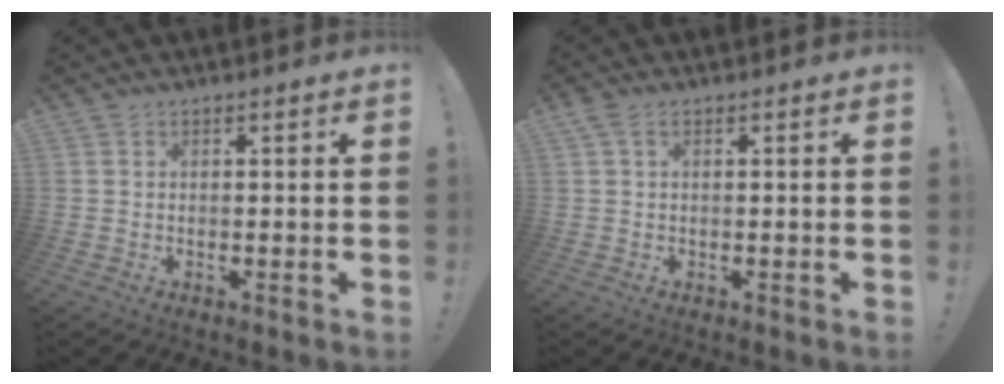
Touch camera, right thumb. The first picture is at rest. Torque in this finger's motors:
{"motor_torque": [0.09, 1.04, 0.48, 0.23, 0.21]}